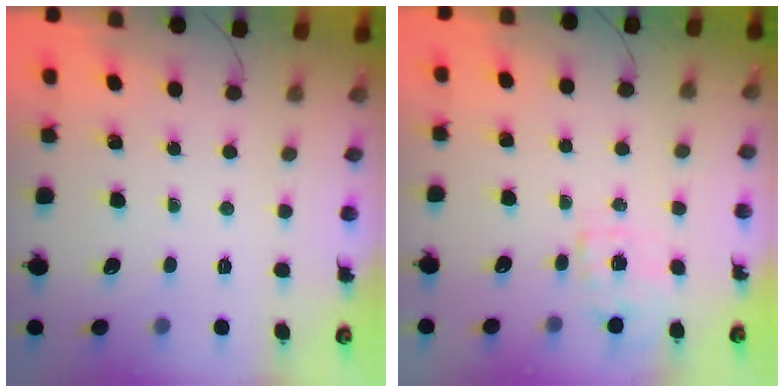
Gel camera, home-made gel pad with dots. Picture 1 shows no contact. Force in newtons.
{"total": 3.3, "press": 3.2, "slide": 0.7}